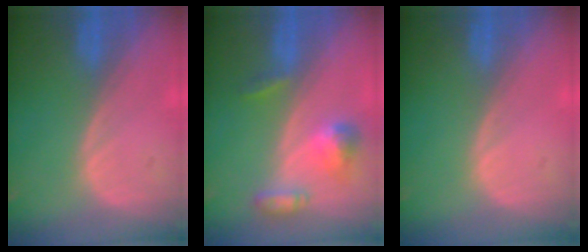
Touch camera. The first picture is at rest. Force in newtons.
{"total": 5.8, "press": 5.3, "slide": 2.3}
{"total": 0.0}